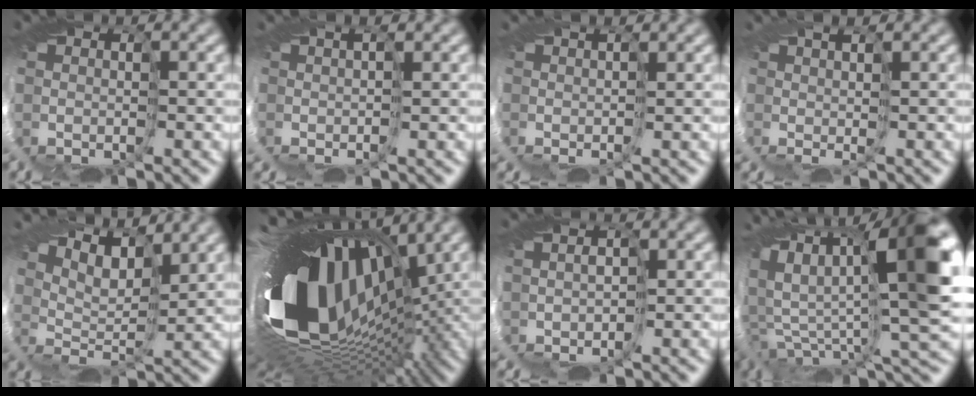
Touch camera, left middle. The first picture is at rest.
{"total": 2.0, "force": [0.5, -1.9, -0.6], "torque": [0.026, 0.013, -0.001]}
{"total": 2.0, "force": [1.3, -1.4, -0.7], "torque": [0.016, 0.016, 0.007]}
{"total": 3.0, "force": [0.6, -2.8, -0.9], "torque": [0.030, 0.005, -0.011]}
{"total": 5.6, "force": [5.5, -0.6, 1.0], "torque": [-0.021, 0.023, 0.053]}
{"total": 16.2, "force": [0.5, 10.2, 12.6], "torque": [-0.244, -0.076, 0.017]}
{"total": 0.5, "force": [0.4, 0.3, 0.2], "torque": [0.012, 0.011, -0.017]}
{"total": 12.9, "force": [4.1, 3.8, 11.6], "torque": [-0.208, 0.007, 0.057]}